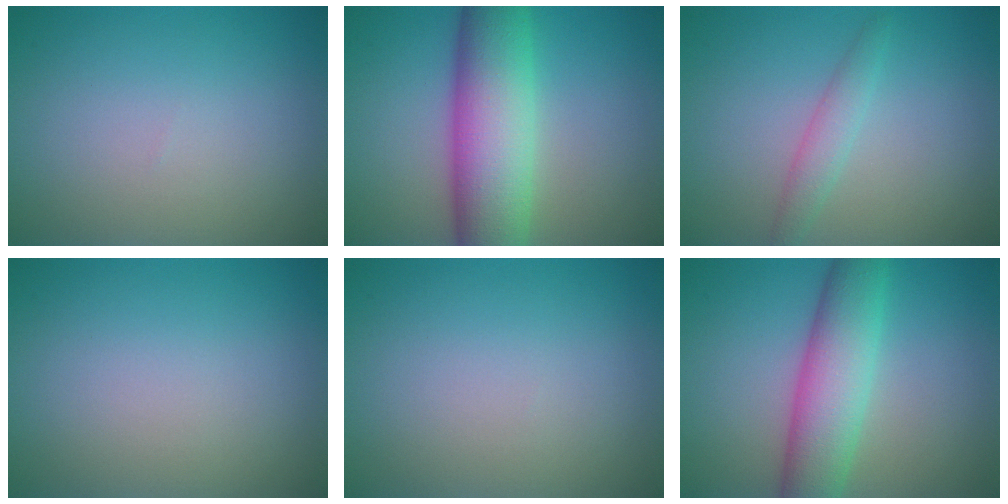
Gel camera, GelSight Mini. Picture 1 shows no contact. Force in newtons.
{"total": 10.1, "press": 10.1, "slide": 0.4}
{"total": 1.9, "press": 1.9, "slide": 0.1}
{"total": 0.0}
{"total": 0.0}
{"total": 6.8, "press": 6.8, "slide": 0.2}